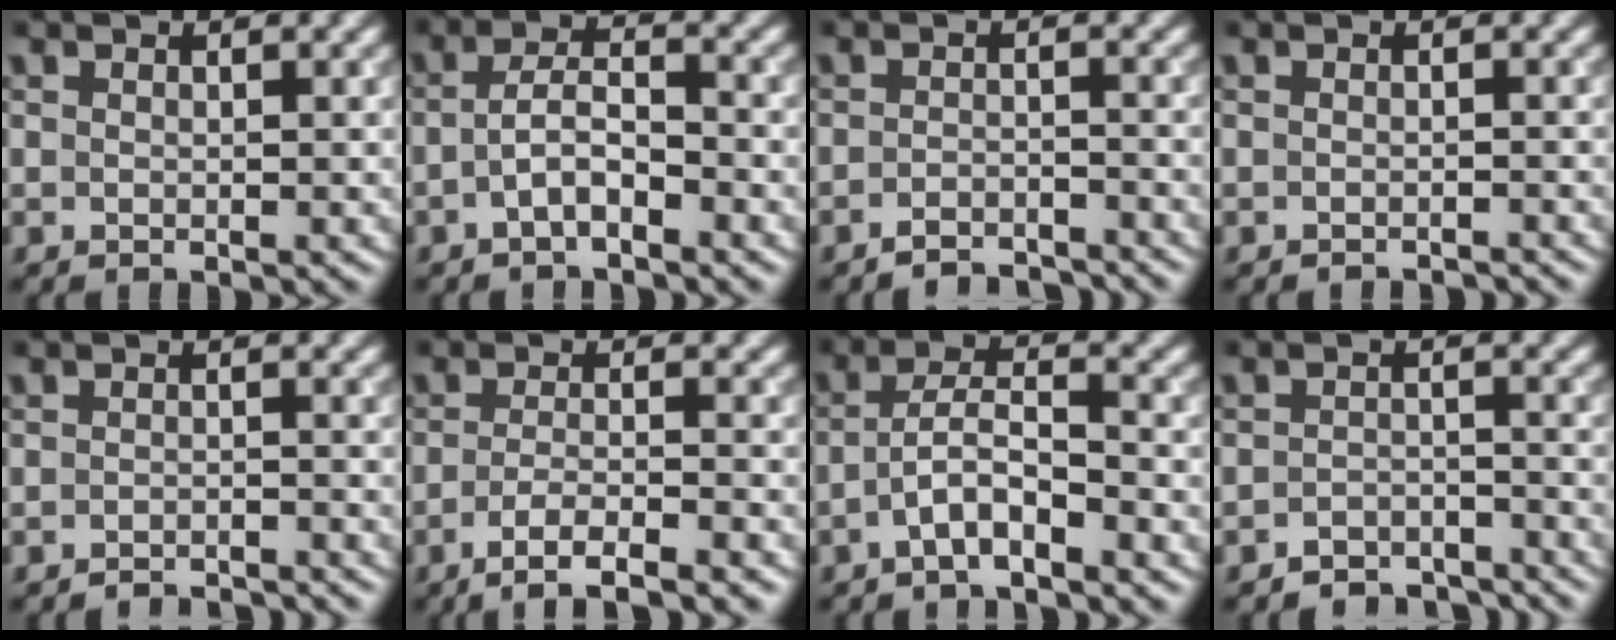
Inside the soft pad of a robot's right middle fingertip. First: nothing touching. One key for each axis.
{"total": 2.8, "fx": -1.3, "fy": 1.0, "fz": 2.3, "tx": -0.046, "ty": 0.008, "tz": -0.030}
{"total": 3.1, "fx": -2.9, "fy": 0.5, "fz": 0.8, "tx": -0.007, "ty": 0.003, "tz": -0.046}
{"total": 1.6, "fx": -1.6, "fy": 0.2, "fz": 0.3, "tx": 0.007, "ty": -0.001, "tz": -0.020}
{"total": 2.6, "fx": -2.6, "fy": 0.3, "fz": 0.5, "tx": 0.002, "ty": 0.002, "tz": -0.035}
{"total": 4.1, "fx": -2.6, "fy": 0.8, "fz": 3.1, "tx": -0.049, "ty": -0.001, "tz": -0.053}
{"total": 3.4, "fx": -1.9, "fy": 1.0, "fz": 2.7, "tx": -0.056, "ty": 0.011, "tz": -0.043}
{"total": 3.8, "fx": -3.6, "fy": 1.1, "fz": 0.4, "tx": 0.000, "ty": 0.001, "tz": -0.059}